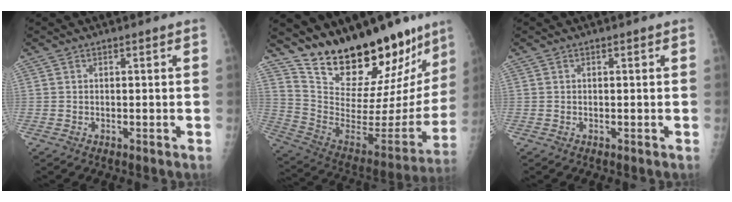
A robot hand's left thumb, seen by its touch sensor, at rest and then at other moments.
{"total": 29.8, "force": [24.3, 9.4, 14.4], "torque": [-0.196, -0.153, 0.360]}
{"total": 0.0}